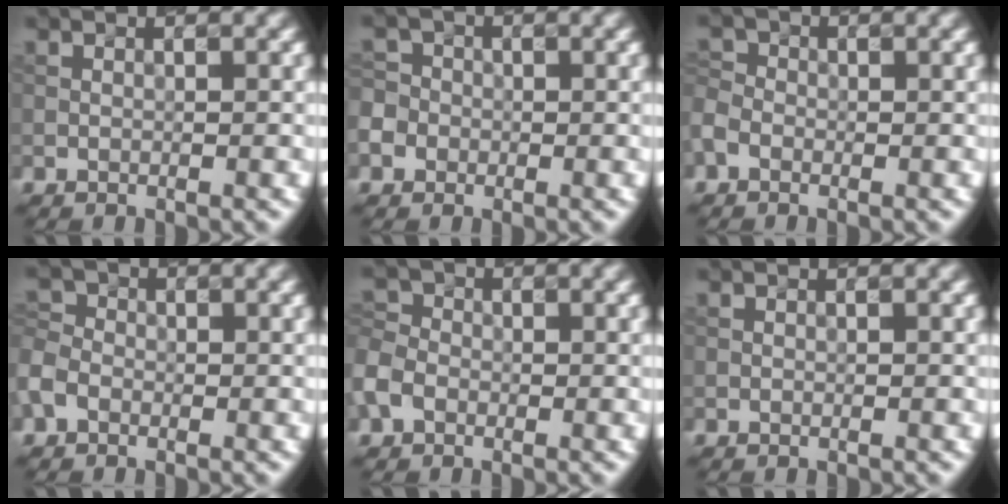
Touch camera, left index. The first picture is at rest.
{"total": 4.3, "force": [-1.7, 3.8, 1.3], "torque": [-0.017, 0.008, -0.052]}
{"total": 1.8, "force": [-1.0, 1.3, 0.7], "torque": [-0.016, 0.004, -0.031]}
{"total": 2.6, "force": [-1.2, 2.0, 1.2], "torque": [-0.030, 0.005, -0.039]}
{"total": 3.4, "force": [-1.4, 2.6, 1.6], "torque": [-0.042, 0.005, -0.042]}
{"total": 0.0}